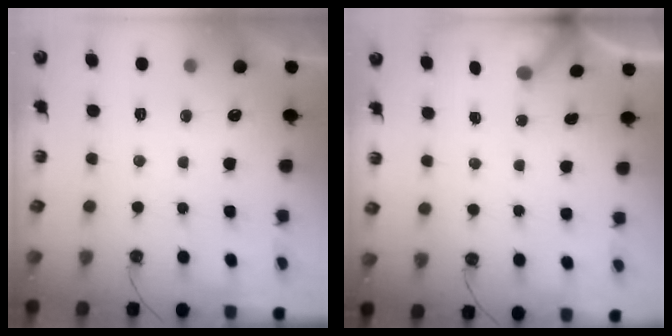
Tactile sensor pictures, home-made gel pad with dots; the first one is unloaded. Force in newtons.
{"total": 2.9, "press": 2.9, "slide": 0.3}